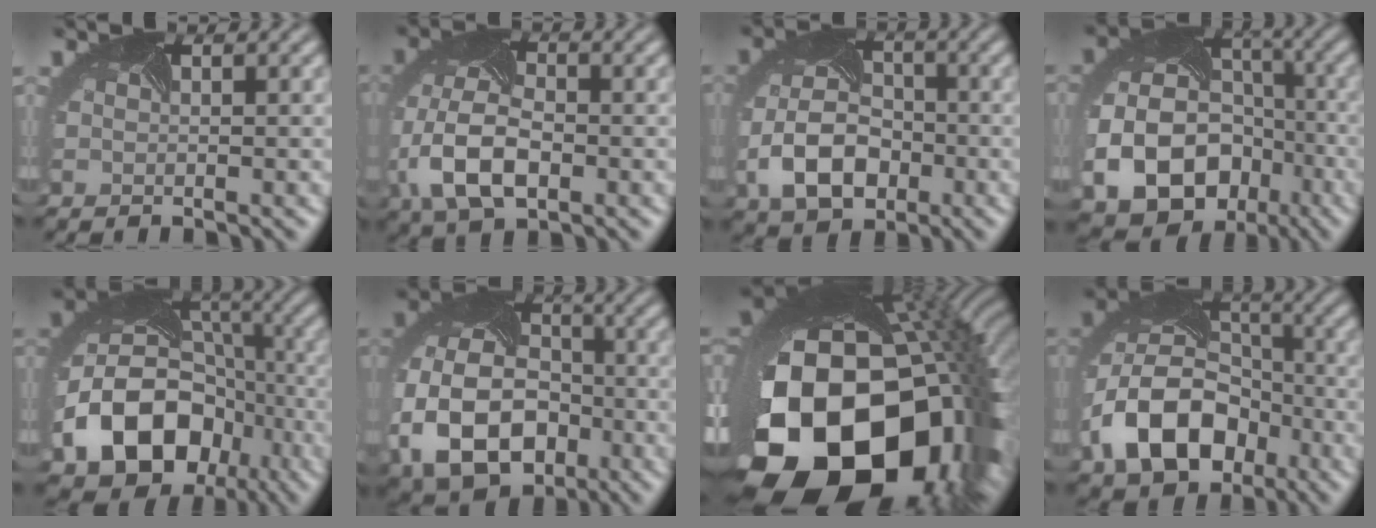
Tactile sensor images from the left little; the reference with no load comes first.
{"total": 7.4, "force": [-2.3, 4.4, 5.5], "torque": [-0.131, -0.010, -0.049]}
{"total": 6.8, "force": [-2.4, 4.7, 4.4], "torque": [-0.097, -0.016, -0.040]}
{"total": 18.0, "force": [-6.5, 14.7, 8.0], "torque": [-0.168, -0.068, -0.092]}
{"total": 14.4, "force": [-5.6, 11.1, 7.4], "torque": [-0.143, -0.027, -0.090]}
{"total": 12.7, "force": [-4.5, 8.9, 7.9], "torque": [-0.173, -0.035, -0.079]}
{"total": 22.6, "force": [-7.8, 14.8, 15.2], "torque": [-0.306, -0.092, -0.089]}
{"total": 10.8, "force": [-4.5, 7.4, 6.4], "torque": [-0.135, -0.011, -0.084]}